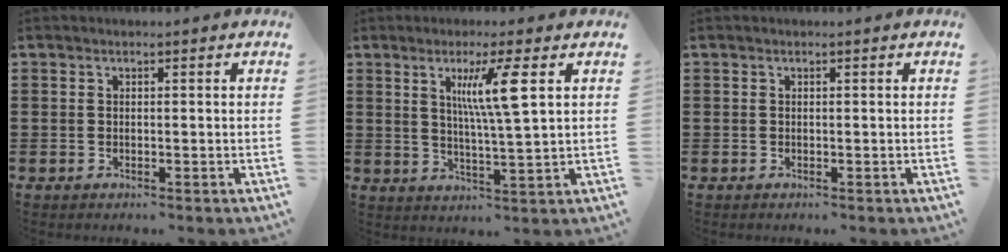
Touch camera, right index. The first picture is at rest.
{"total": 7.5, "force": [2.8, 0.2, 6.9], "torque": [-0.133, -0.003, 0.039]}
{"total": 0.0}